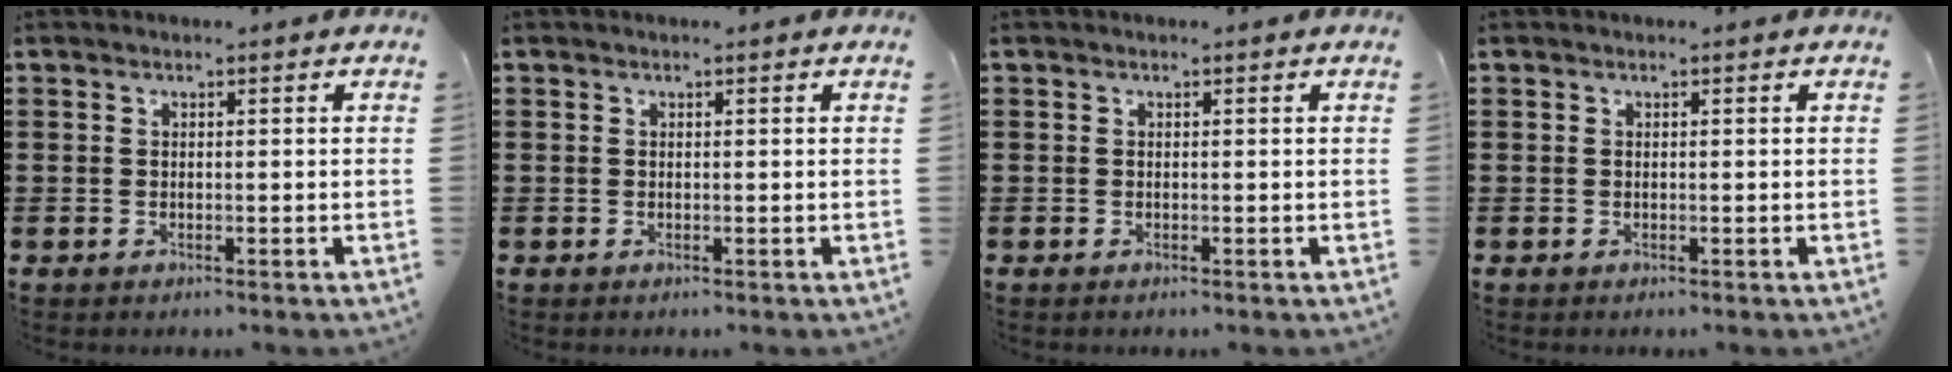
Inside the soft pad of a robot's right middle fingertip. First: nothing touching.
{"total": 0.0}
{"total": 0.0}
{"total": 0.0}